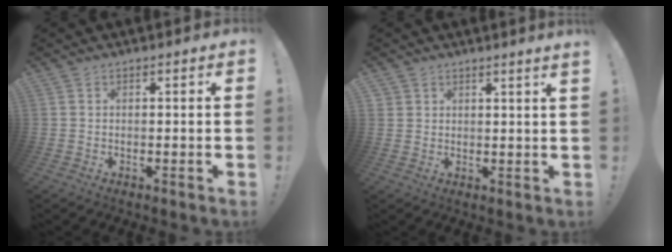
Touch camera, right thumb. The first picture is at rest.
{"total": 2.3, "force": [2.2, 0.2, 0.4], "torque": [-0.001, -0.019, 0.039]}